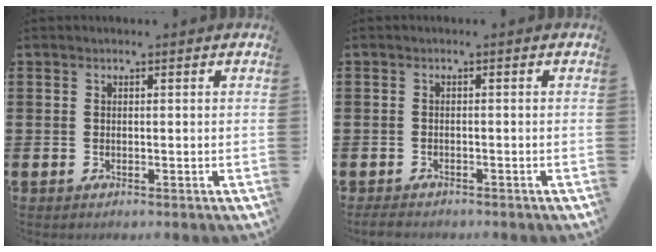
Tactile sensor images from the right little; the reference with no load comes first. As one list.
[{"total": 1.0, "force": [-0.8, 0.3, 0.4], "torque": [-0.009, 0.002, -0.019]}]